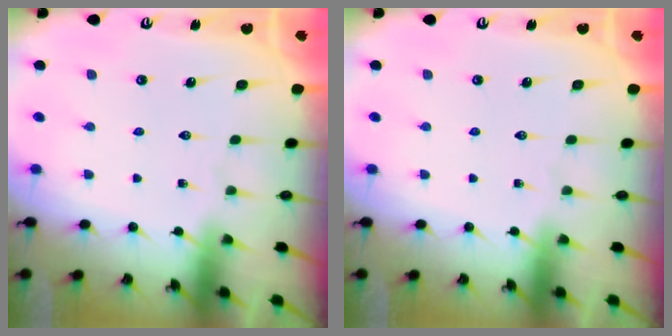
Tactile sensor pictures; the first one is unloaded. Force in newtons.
{"total": 0.0}